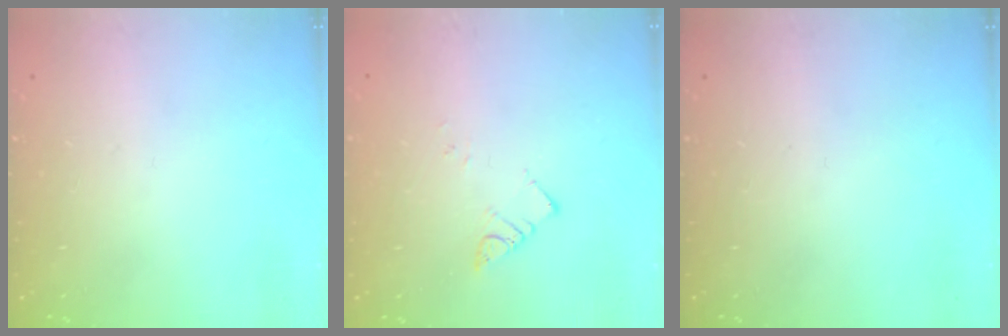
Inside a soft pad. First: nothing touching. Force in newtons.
{"total": 4.0, "press": 4.0, "slide": 0.1}
{"total": 0.0}